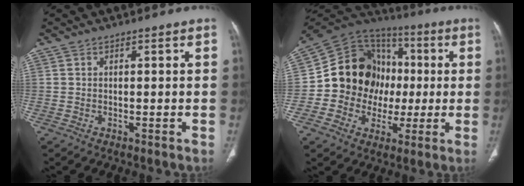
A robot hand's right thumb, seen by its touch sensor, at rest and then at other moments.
{"total": 19.3, "force": [-0.1, 16.5, 10.0], "torque": [-0.124, 0.039, 0.000]}